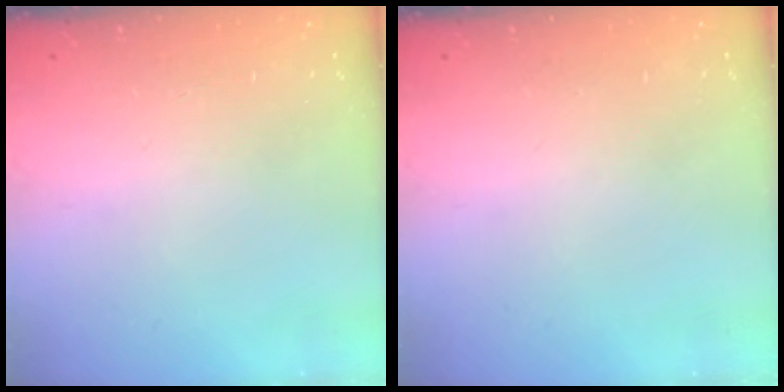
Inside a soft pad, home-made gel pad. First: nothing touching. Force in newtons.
{"total": 0.0}